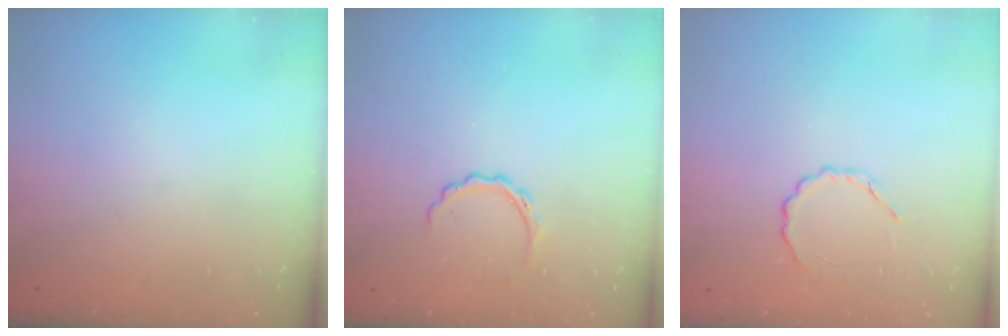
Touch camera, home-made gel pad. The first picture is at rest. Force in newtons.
{"total": 3.9, "press": 3.8, "slide": 0.9}
{"total": 3.0, "press": 2.8, "slide": 1.0}